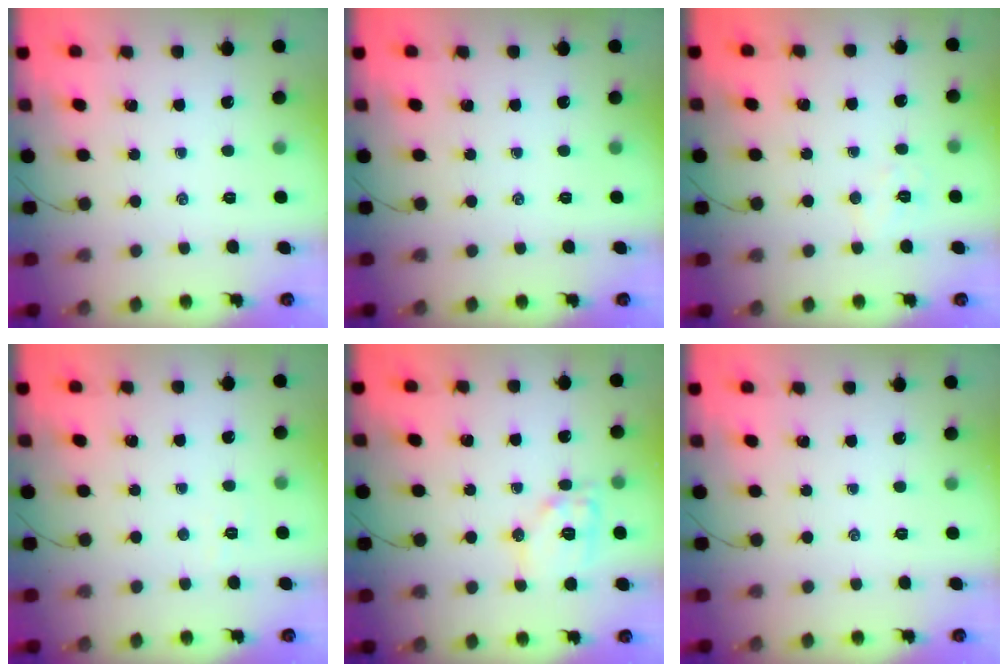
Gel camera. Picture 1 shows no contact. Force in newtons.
{"total": 0.0}
{"total": 4.9, "press": 4.8, "slide": 1.0}
{"total": 2.5, "press": 2.4, "slide": 0.7}
{"total": 10.7, "press": 10.7, "slide": 0.8}
{"total": 0.0}